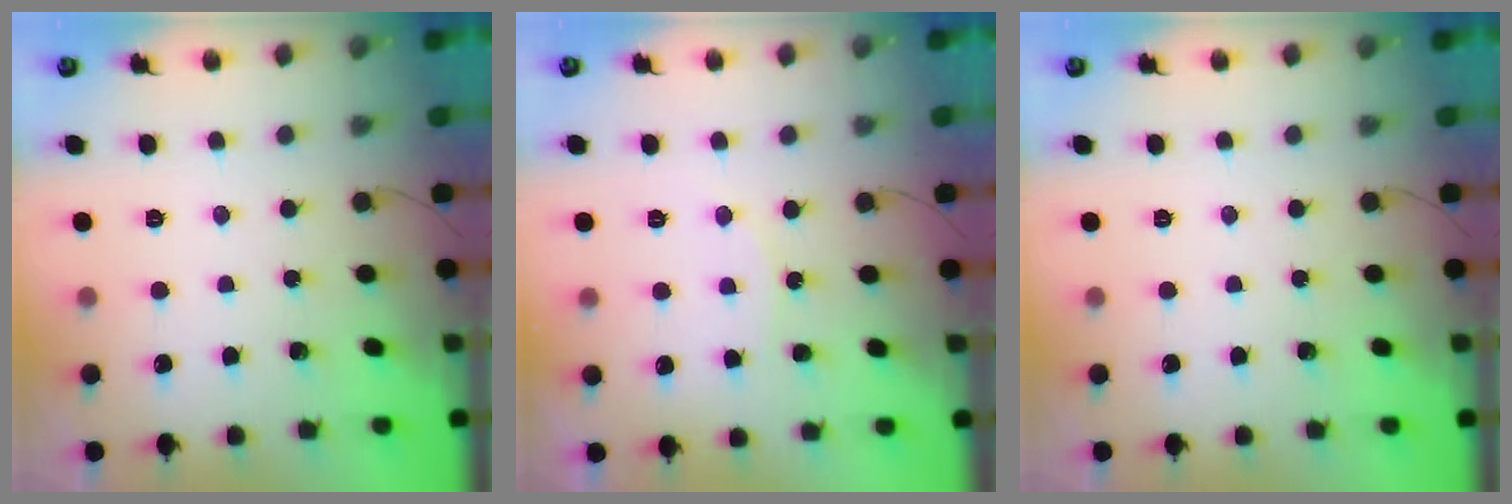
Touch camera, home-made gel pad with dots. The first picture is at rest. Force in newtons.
{"total": 6.7, "press": 6.7, "slide": 0.4}
{"total": 0.0}